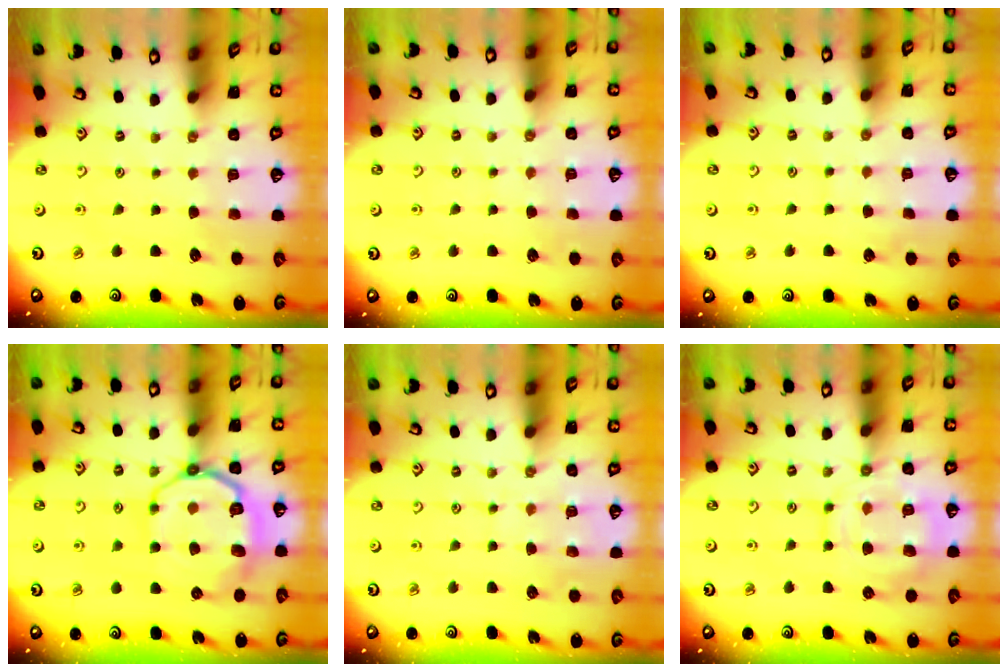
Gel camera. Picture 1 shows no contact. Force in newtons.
{"total": 2.8, "press": 2.7, "slide": 0.5}
{"total": 4.5, "press": 4.5, "slide": 0.5}
{"total": 14.2, "press": 14.1, "slide": 1.6}
{"total": 6.5, "press": 6.5, "slide": 0.7}
{"total": 13.1, "press": 13.1, "slide": 1.2}